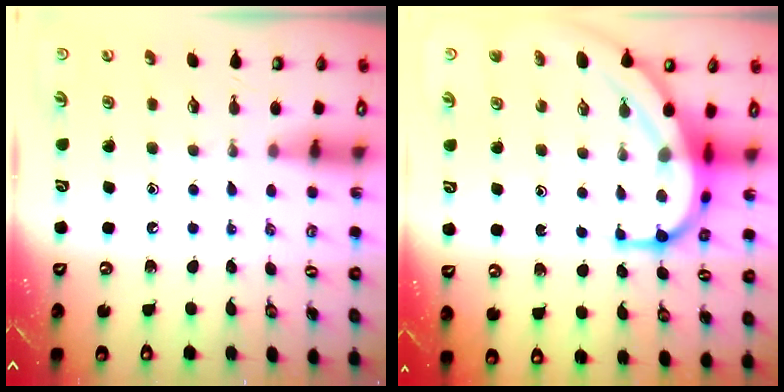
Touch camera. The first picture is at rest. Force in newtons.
{"total": 14.4, "press": 14.3, "slide": 1.5}